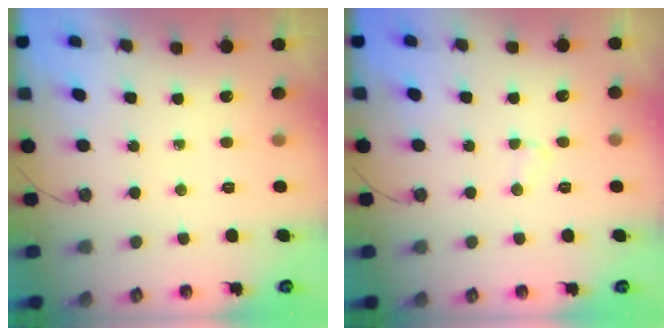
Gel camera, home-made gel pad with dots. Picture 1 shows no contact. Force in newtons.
{"total": 2.3, "press": 2.3, "slide": 0.3}